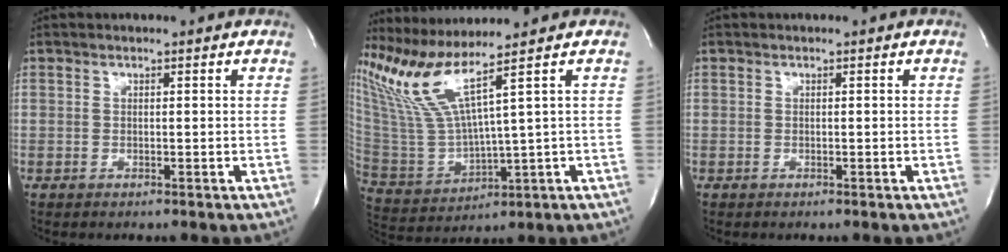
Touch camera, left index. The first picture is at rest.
{"total": 9.6, "force": [6.9, -2.8, 6.1], "torque": [-0.140, -0.013, 0.156]}
{"total": 0.0}